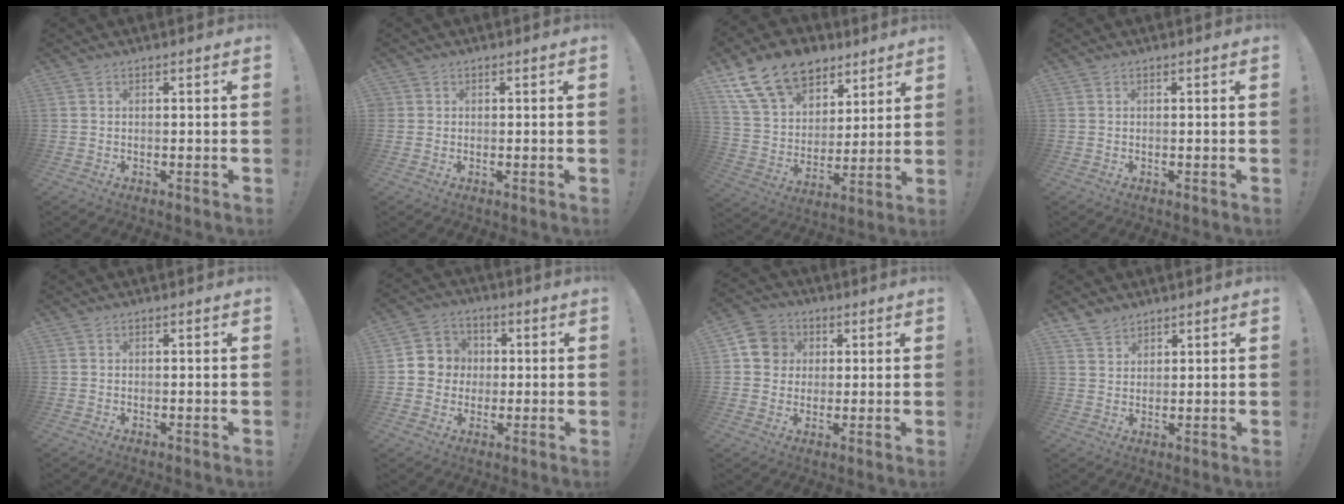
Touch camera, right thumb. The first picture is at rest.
{"total": 1.1, "force": [0.2, 1.0, 0.1], "torque": [-0.001, 0.002, 0.004]}
{"total": 18.2, "force": [11.3, 12.0, 7.8], "torque": [-0.129, -0.063, 0.223]}
{"total": 0.0}
{"total": 0.0}
{"total": 8.2, "force": [-0.2, 8.0, 1.5], "torque": [-0.018, 0.013, 0.004]}
{"total": 9.4, "force": [2.4, 8.6, 2.9], "torque": [-0.025, -0.001, 0.049]}
{"total": 3.8, "force": [3.3, 1.8, 0.4], "torque": [-0.008, -0.021, 0.064]}